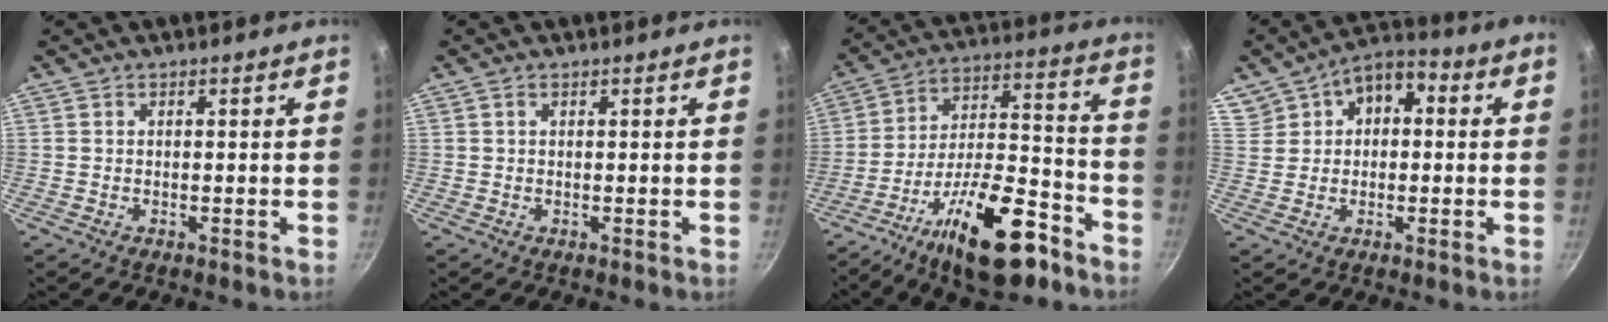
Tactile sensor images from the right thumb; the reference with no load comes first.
{"total": 0.7, "force": [0.4, 0.4, 0.5], "torque": [-0.009, 0.003, 0.007]}
{"total": 20.6, "force": [-12.5, 7.6, 14.5], "torque": [-0.210, 0.078, -0.203]}
{"total": 11.3, "force": [3.1, 8.3, 7.1], "torque": [-0.099, 0.035, 0.046]}